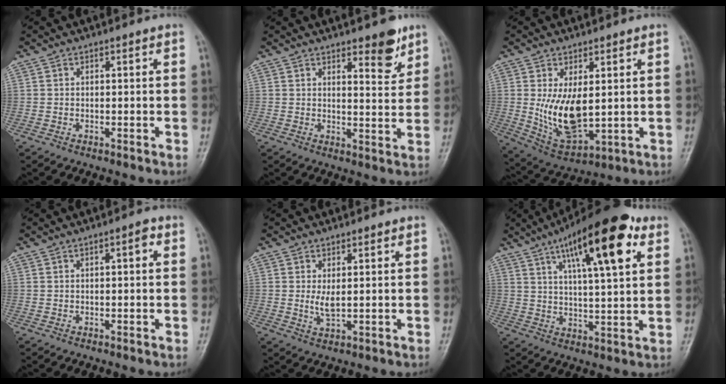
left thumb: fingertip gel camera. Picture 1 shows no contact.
{"total": 6.0, "force": [4.0, 2.2, 3.9], "torque": [-0.035, -0.030, 0.052]}
{"total": 11.2, "force": [1.0, 5.7, 9.6], "torque": [-0.160, -0.025, 0.038]}
{"total": 2.0, "force": [0.6, 0.6, 1.8], "torque": [-0.028, 0.003, 0.007]}
{"total": 3.0, "force": [0.7, 1.3, 2.7], "torque": [-0.047, -0.011, 0.018]}
{"total": 19.1, "force": [9.1, 5.5, 15.9], "torque": [-0.223, -0.018, 0.140]}